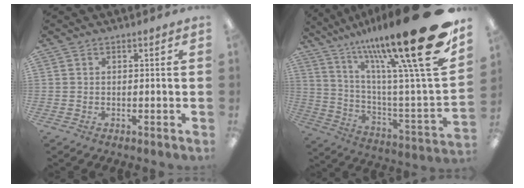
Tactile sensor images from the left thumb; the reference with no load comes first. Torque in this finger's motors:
{"motor_torque": [1.51, 0.59, 2.77, 0.00, 0.27]}